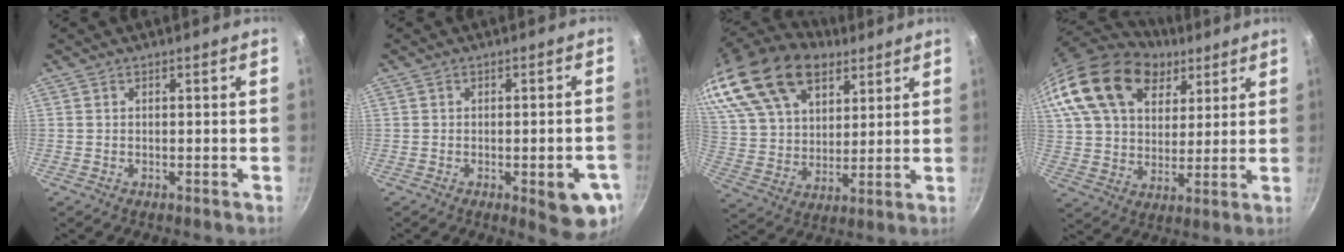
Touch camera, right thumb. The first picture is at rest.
{"total": 8.9, "force": [-2.8, 2.8, 7.9], "torque": [-0.070, 0.008, -0.031]}
{"total": 25.9, "force": [16.6, 14.4, 13.6], "torque": [-0.264, -0.021, 0.308]}
{"total": 23.7, "force": [12.5, 15.4, 12.9], "torque": [-0.232, -0.008, 0.225]}